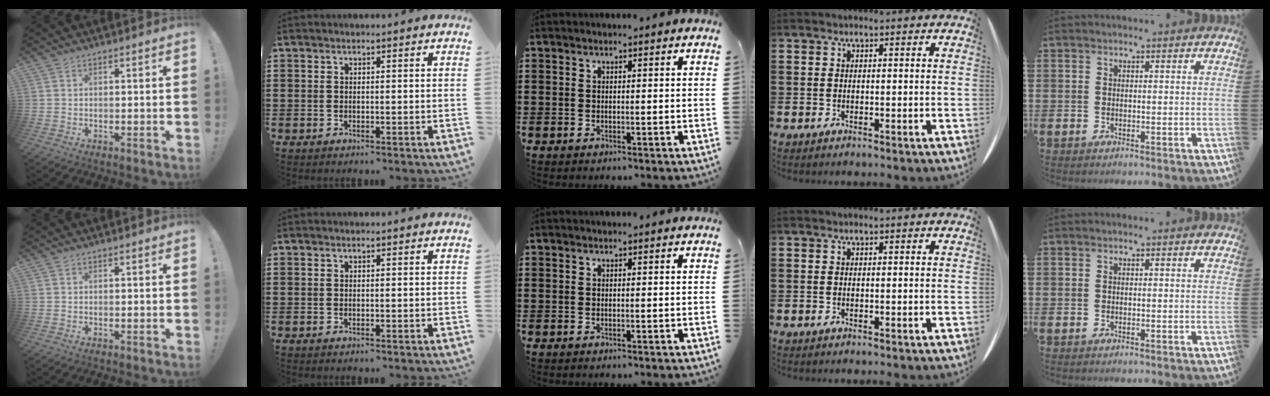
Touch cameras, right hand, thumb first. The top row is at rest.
{}